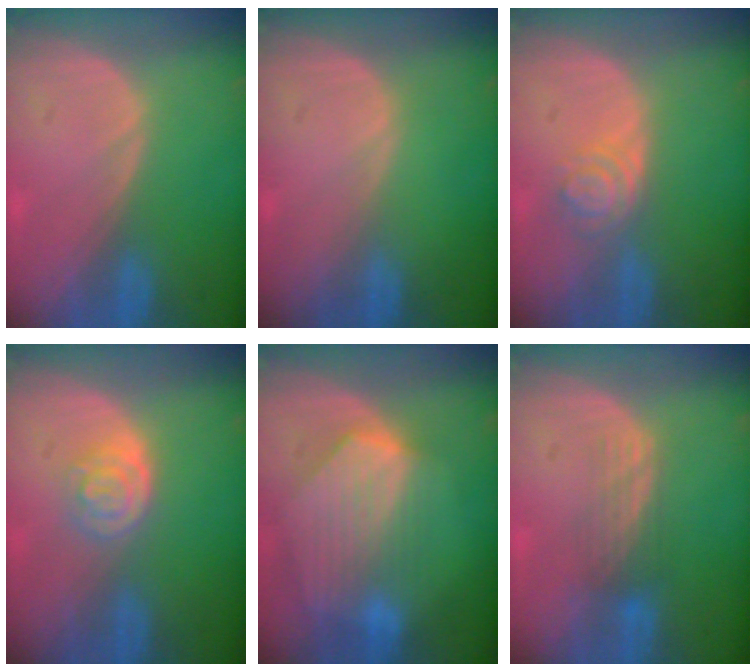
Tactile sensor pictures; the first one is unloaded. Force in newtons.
{"total": 0.0}
{"total": 4.3, "press": 3.7, "slide": 2.2}
{"total": 4.1, "press": 3.7, "slide": 1.9}
{"total": 9.1, "press": 8.0, "slide": 4.2}
{"total": 3.5, "press": 3.1, "slide": 1.7}